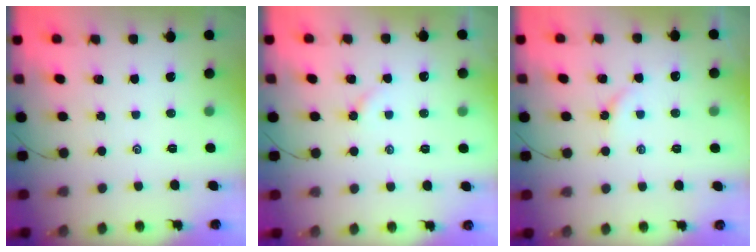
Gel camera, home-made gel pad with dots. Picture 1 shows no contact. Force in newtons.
{"total": 3.0, "press": 3.0, "slide": 0.4}
{"total": 4.6, "press": 4.5, "slide": 0.8}